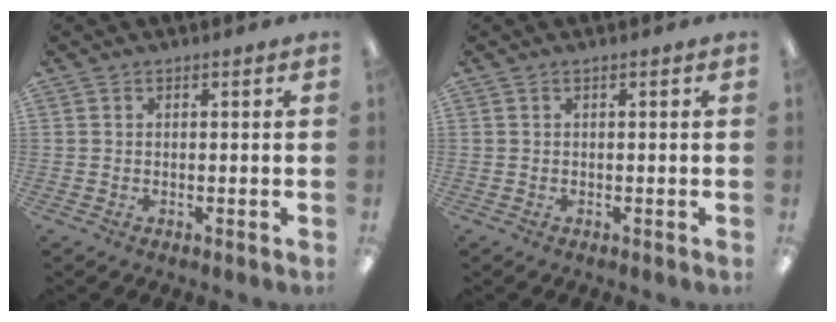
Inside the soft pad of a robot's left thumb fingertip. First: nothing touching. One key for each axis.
{"total": 0.0}